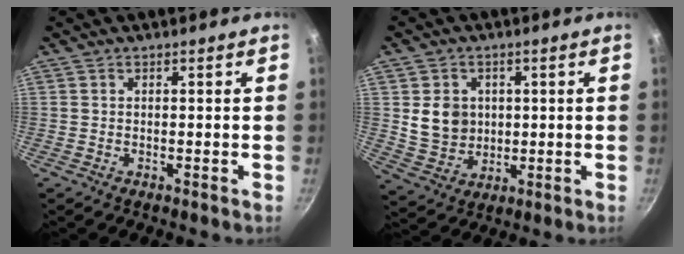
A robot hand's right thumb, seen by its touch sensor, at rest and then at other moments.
{"total": 8.3, "force": [1.3, 7.1, 4.1], "torque": [-0.049, -0.007, 0.035]}